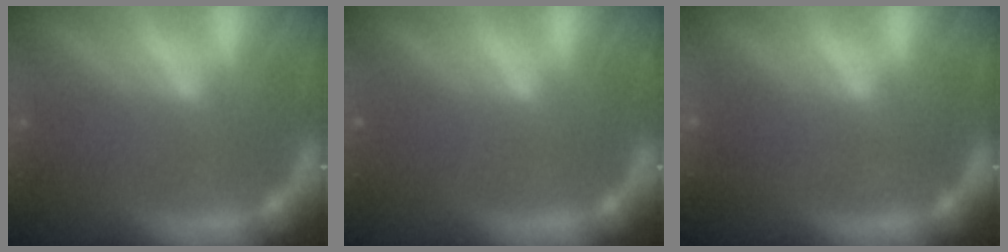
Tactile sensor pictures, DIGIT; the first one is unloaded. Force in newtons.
{"total": 0.0}
{"total": 7.0}